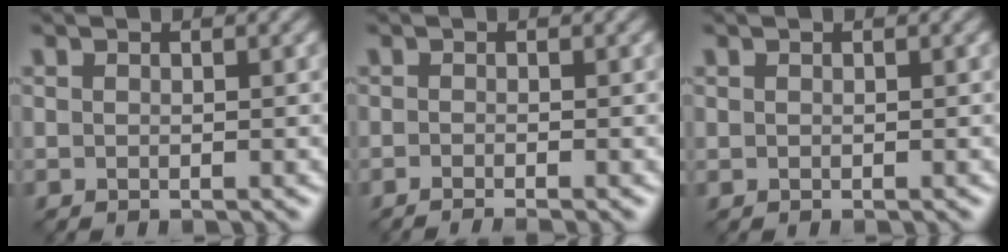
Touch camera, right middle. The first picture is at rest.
{"total": 2.1, "force": [-1.2, 0.5, 1.7], "torque": [-0.013, -0.006, -0.024]}
{"total": 0.0}